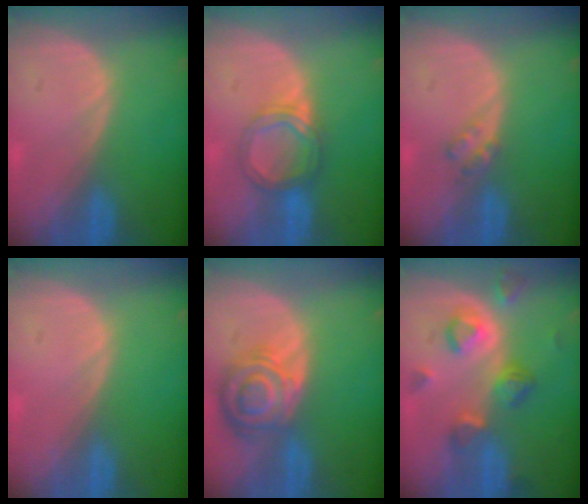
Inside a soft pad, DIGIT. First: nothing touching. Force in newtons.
{"total": 5.3, "press": 5.0, "slide": 1.9}
{"total": 2.0, "press": 2.0, "slide": 0.2}
{"total": 0.0}
{"total": 8.3, "press": 7.3, "slide": 4.0}
{"total": 7.1, "press": 6.8, "slide": 2.0}